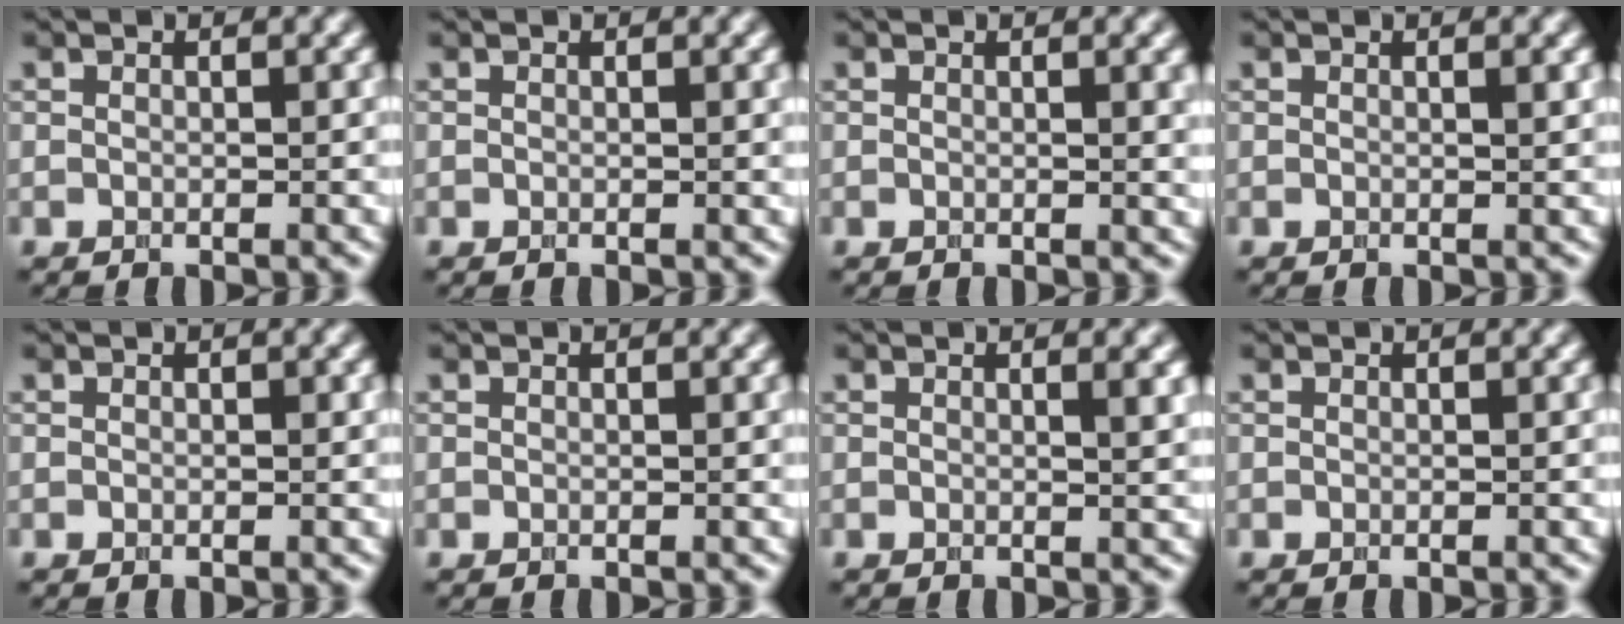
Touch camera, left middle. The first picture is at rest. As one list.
[{"total": 0.6, "force": [0.2, 0.1, 0.6], "torque": [-0.006, 0.002, 0.001]}, {"total": 1.6, "force": [0.4, 0.4, 1.5], "torque": [-0.014, 0.001, 0.003]}, {"total": 0.6, "force": [0.2, 0.1, 0.5], "torque": [-0.006, 0.000, 0.002]}, {"total": 0.0}, {"total": 0.0}, {"total": 1.8, "force": [0.7, 0.6, 1.6], "torque": [-0.012, 0.000, 0.005]}, {"total": 0.0}]